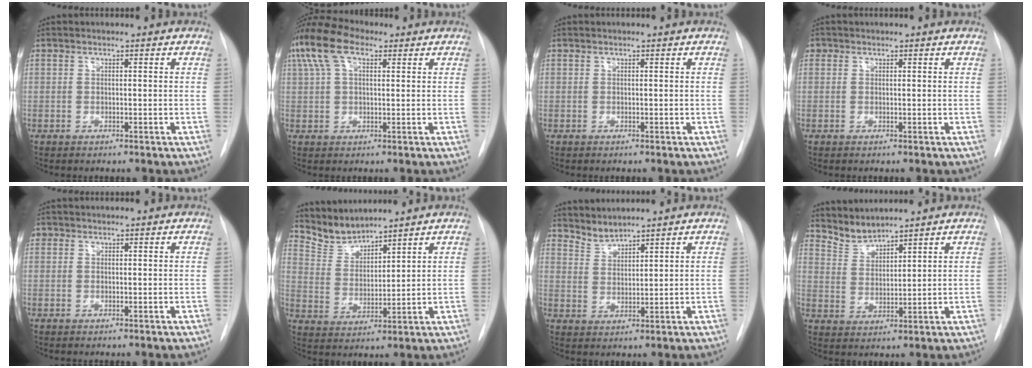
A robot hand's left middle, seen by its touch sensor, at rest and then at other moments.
{"total": 8.4, "force": [4.2, 3.7, 6.3], "torque": [-0.146, 0.036, 0.079]}
{"total": 0.0}
{"total": 1.0, "force": [0.4, 0.8, 0.1], "torque": [0.006, 0.007, 0.004]}
{"total": 0.8, "force": [0.4, 0.7, 0.1], "torque": [0.006, 0.007, 0.004]}
{"total": 5.7, "force": [5.7, 0.6, 0.0], "torque": [-0.010, -0.001, 0.126]}
{"total": 3.0, "force": [2.9, 0.0, -0.3], "torque": [0.004, -0.001, 0.064]}
{"total": 4.0, "force": [4.0, 0.2, -0.3], "torque": [0.000, 0.000, 0.089]}